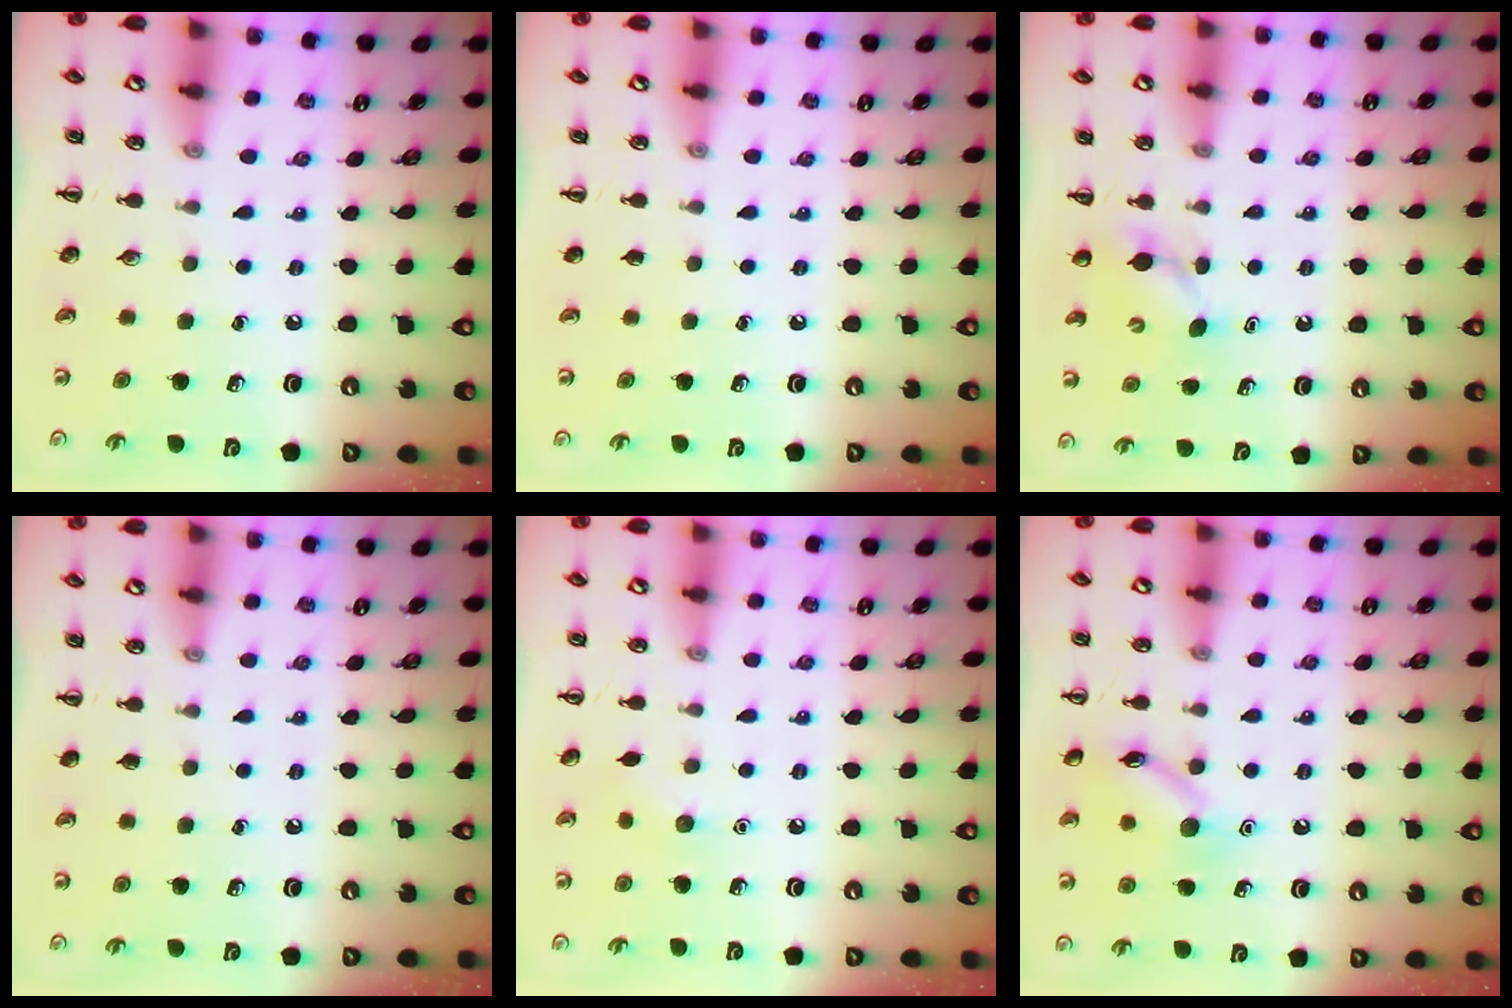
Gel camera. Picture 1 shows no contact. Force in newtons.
{"total": 0.0}
{"total": 4.2, "press": 4.0, "slide": 1.1}
{"total": 0.0}
{"total": 5.1, "press": 4.9, "slide": 1.5}
{"total": 11.4, "press": 11.4, "slide": 0.6}